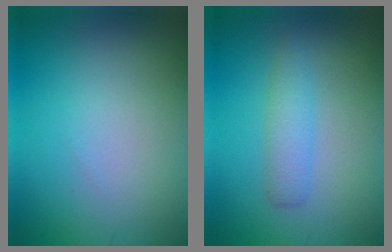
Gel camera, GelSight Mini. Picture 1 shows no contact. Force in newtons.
{"total": 2.1, "press": 2.1, "slide": 0.1}